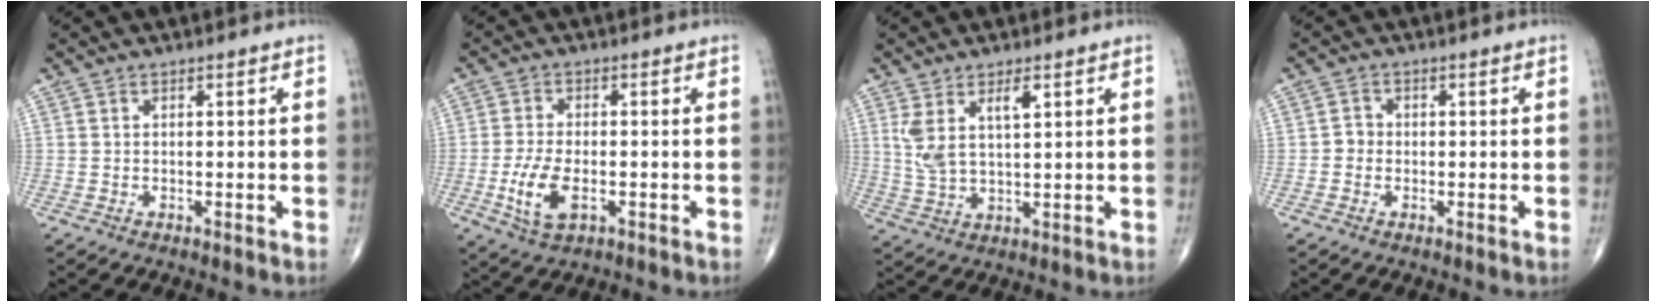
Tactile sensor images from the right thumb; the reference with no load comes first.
{"total": 7.6, "force": [-2.1, 3.7, 6.3], "torque": [-0.134, 0.001, -0.036]}
{"total": 7.1, "force": [2.9, 2.8, 5.9], "torque": [-0.119, -0.008, 0.066]}
{"total": 1.8, "force": [-0.4, 1.7, 0.6], "torque": [0.002, 0.007, -0.012]}